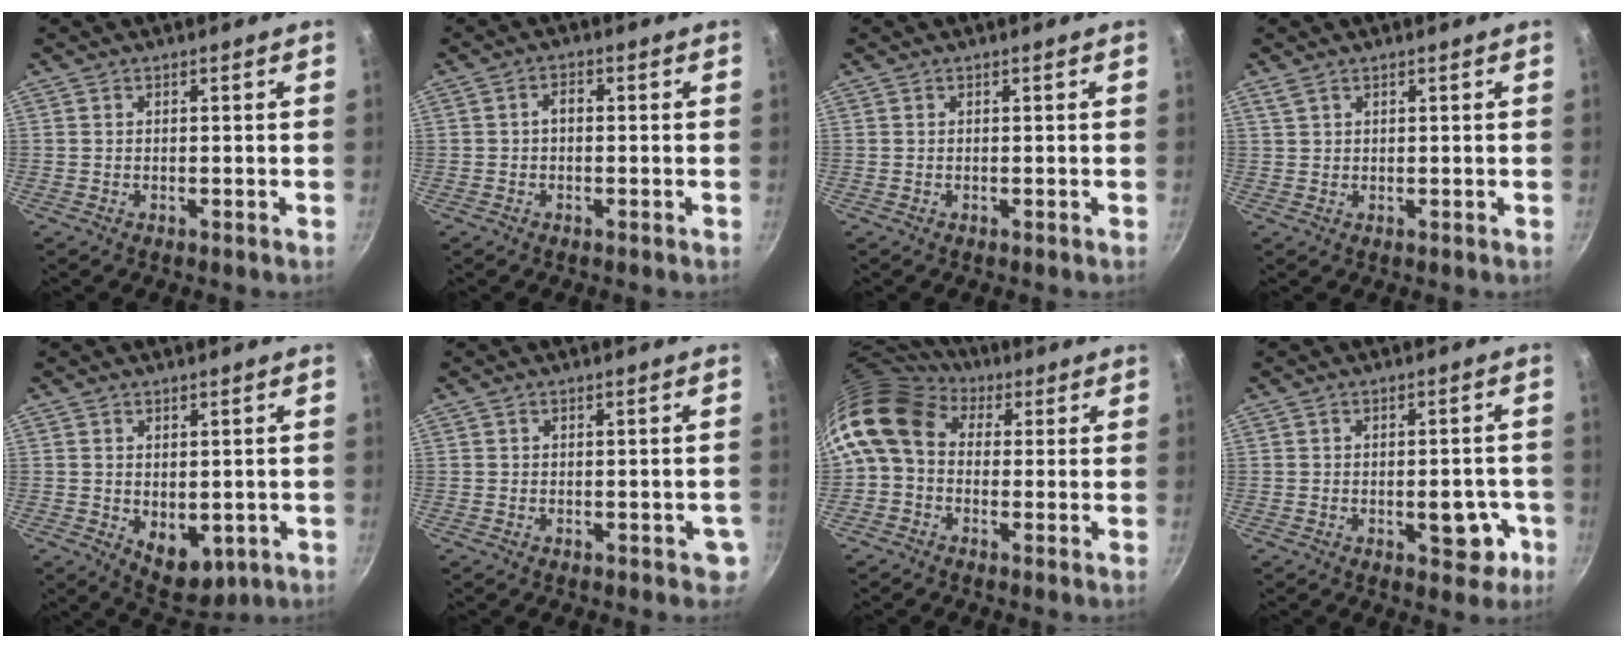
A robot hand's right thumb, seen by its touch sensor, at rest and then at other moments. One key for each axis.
{"total": 1.3, "fx": -0.3, "fy": 0.8, "fz": 1.0, "tx": -0.016, "ty": 0.010, "tz": -0.005}
{"total": 0.0}
{"total": 1.8, "fx": 1.3, "fy": 1.0, "fz": 0.9, "tx": -0.018, "ty": 0.002, "tz": 0.030}
{"total": 7.4, "fx": -1.0, "fy": 4.9, "fz": 5.5, "tx": -0.058, "ty": -0.014, "tz": 0.002}
{"total": 2.8, "fx": -0.7, "fy": 1.9, "fz": 1.9, "tx": -0.001, "ty": 0.012, "tz": -0.006}
{"total": 12.3, "fx": 2.6, "fy": 9.2, "fz": 7.7, "tx": -0.141, "ty": 0.022, "tz": 0.024}
{"total": 7.1, "fx": -2.4, "fy": 3.8, "fz": 5.5, "tx": -0.035, "ty": 0.019, "tz": -0.025}